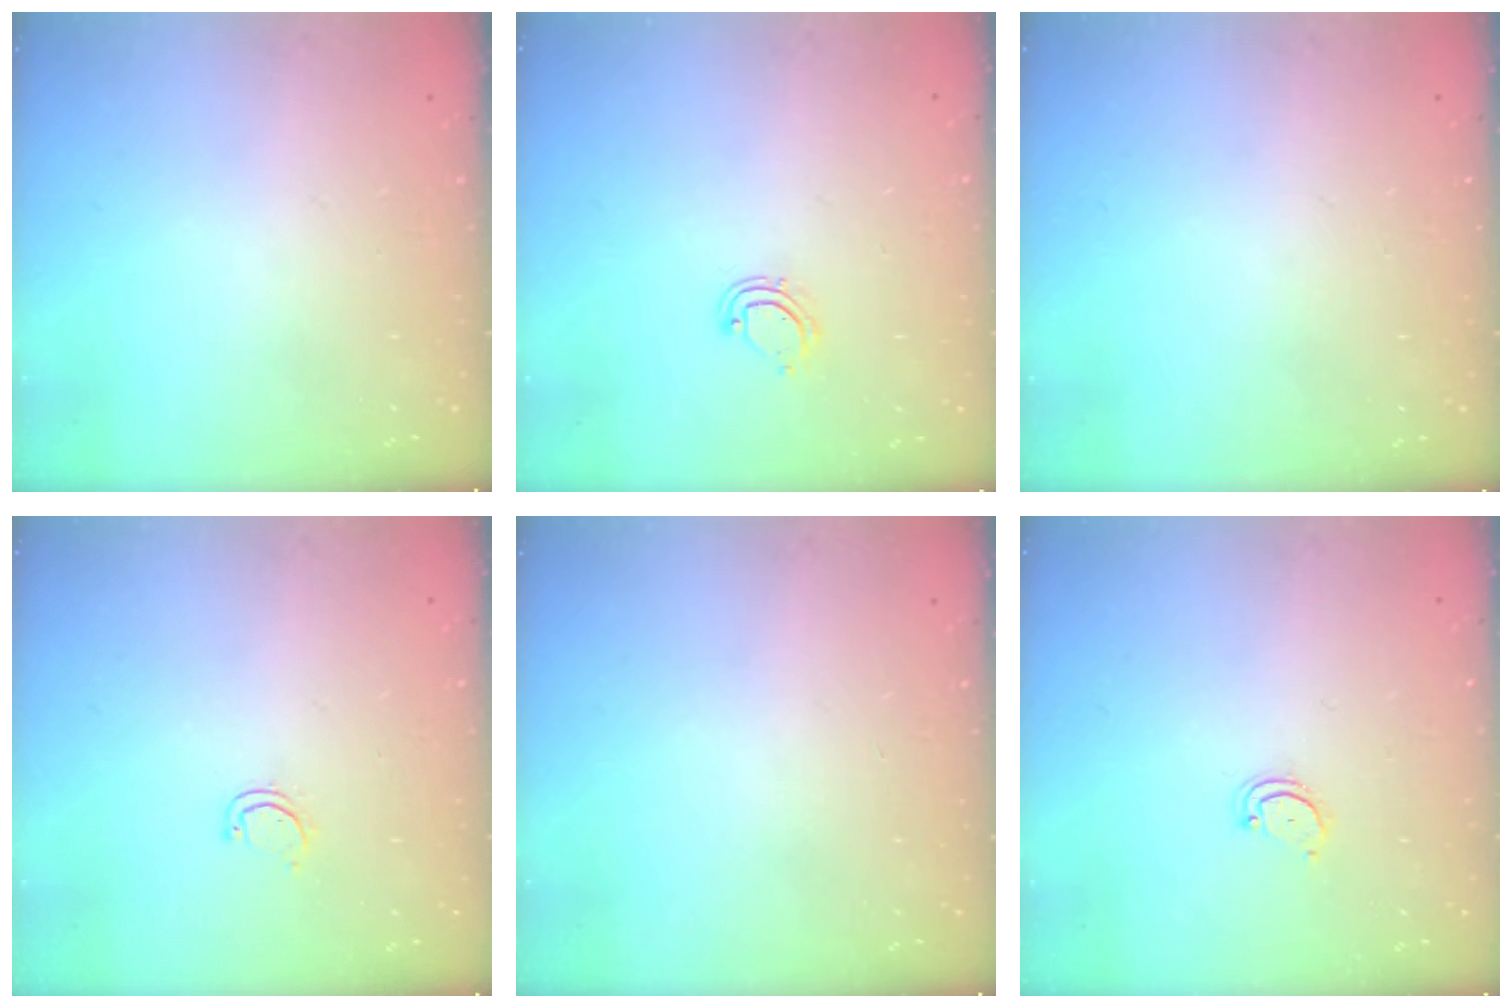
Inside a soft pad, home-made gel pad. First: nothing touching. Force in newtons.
{"total": 5.2, "press": 5.2, "slide": 0.4}
{"total": 0.0}
{"total": 4.6, "press": 4.4, "slide": 1.2}
{"total": 0.0}
{"total": 3.5, "press": 3.5, "slide": 0.5}